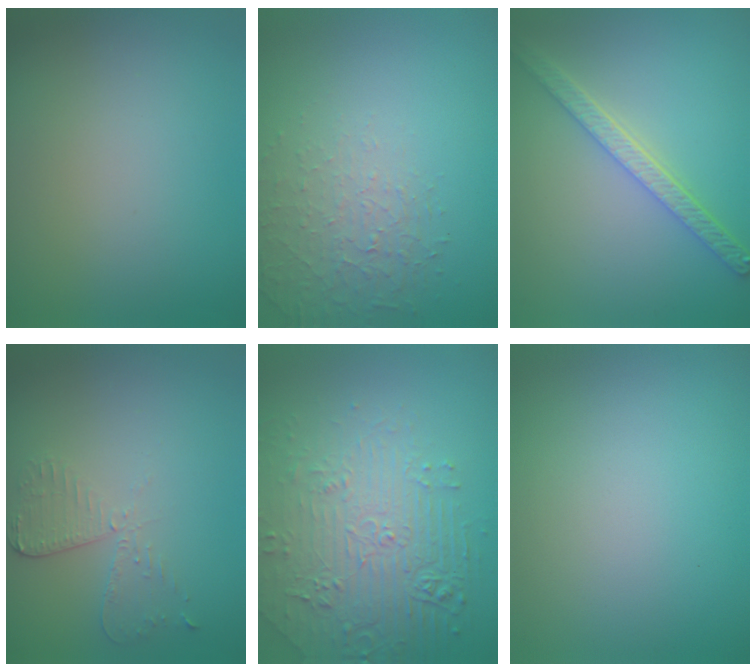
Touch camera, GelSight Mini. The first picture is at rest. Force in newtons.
{"total": 1.6, "press": 1.0, "slide": 1.2}
{"total": 4.4, "press": 3.4, "slide": 2.7}
{"total": 2.7, "press": 2.4, "slide": 1.2}
{"total": 5.4, "press": 4.8, "slide": 2.3}
{"total": 0.0}